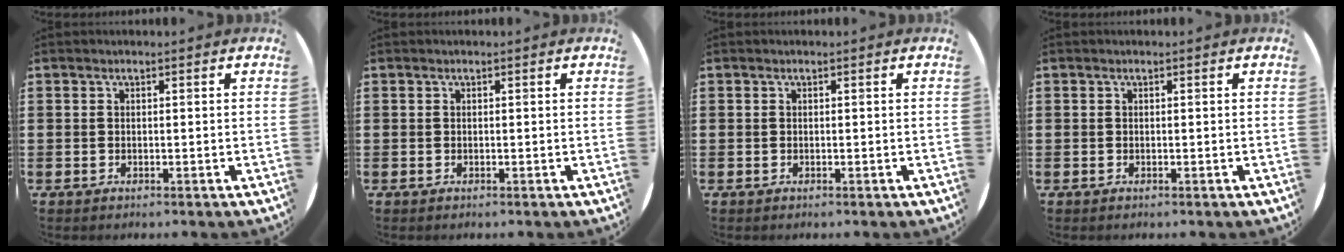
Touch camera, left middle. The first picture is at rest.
{"total": 0.0}
{"total": 0.0}
{"total": 0.0}